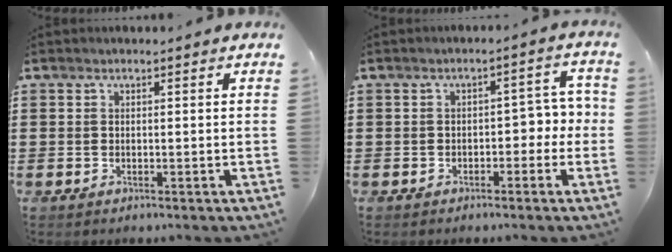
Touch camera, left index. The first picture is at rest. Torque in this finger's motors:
{"motor_torque": [0.14, 0.00, 0.08, 0.01]}